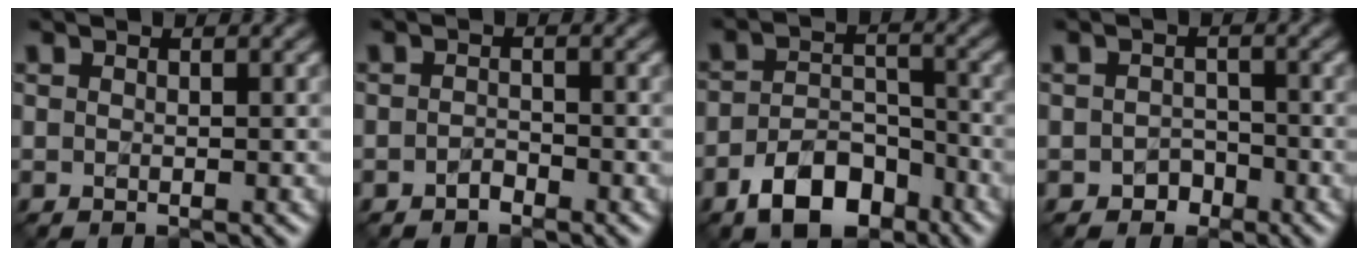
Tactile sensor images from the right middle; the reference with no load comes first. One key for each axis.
{"total": 0.9, "fx": -0.7, "fy": 0.4, "fz": 0.4, "tx": -0.007, "ty": 0.004, "tz": -0.014}
{"total": 5.8, "fx": -3.8, "fy": 3.1, "fz": 3.2, "tx": -0.052, "ty": 0.002, "tz": -0.068}
{"total": 1.6, "fx": -1.0, "fy": 1.2, "fz": 0.3, "tx": -0.001, "ty": 0.006, "tz": -0.019}